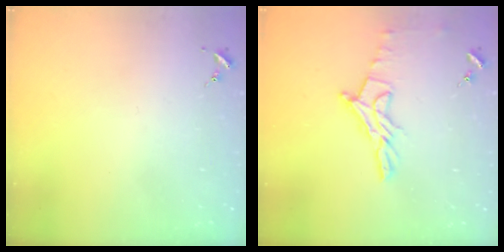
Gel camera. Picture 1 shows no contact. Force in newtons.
{"total": 13.3, "press": 13.3, "slide": 1.0}